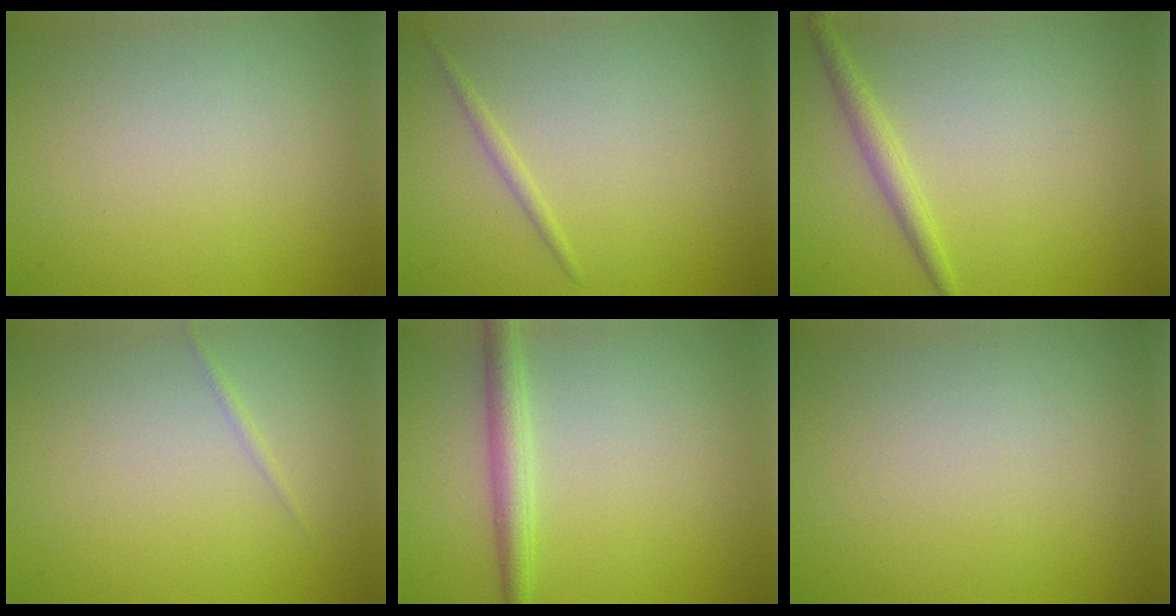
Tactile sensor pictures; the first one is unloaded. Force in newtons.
{"total": 0.9, "press": 0.9, "slide": 0.1}
{"total": 1.8, "press": 1.8, "slide": 0.0}
{"total": 0.6, "press": 0.6, "slide": 0.1}
{"total": 2.7, "press": 2.7, "slide": 0.0}
{"total": 0.0}